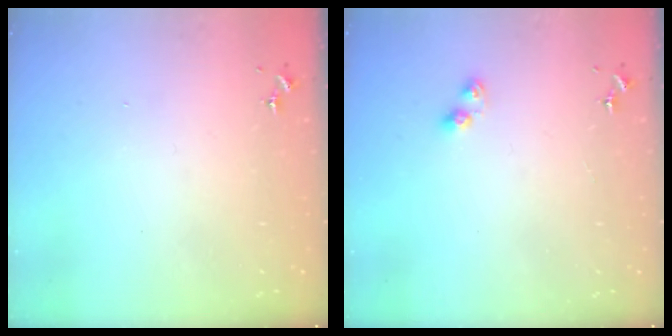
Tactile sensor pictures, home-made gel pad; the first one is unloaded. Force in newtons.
{"total": 4.5, "press": 4.5, "slide": 0.5}